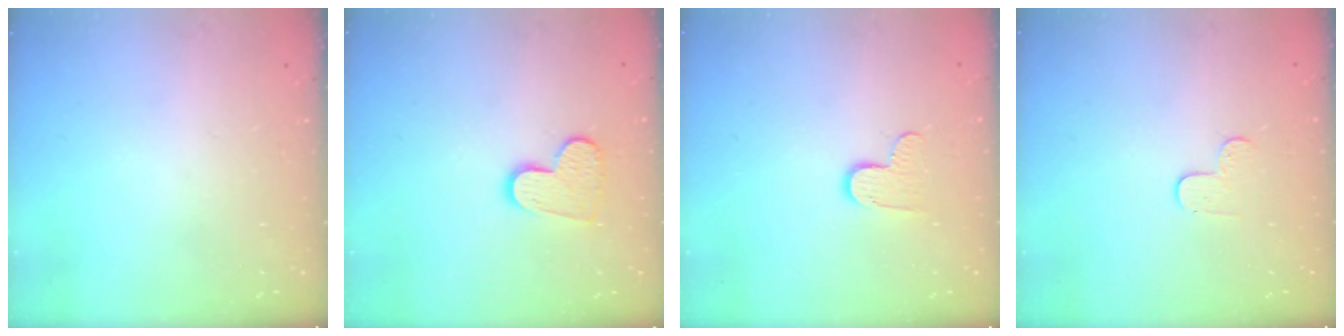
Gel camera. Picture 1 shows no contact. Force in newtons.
{"total": 10.3, "press": 10.3, "slide": 0.8}
{"total": 7.0, "press": 7.0, "slide": 0.1}
{"total": 3.5, "press": 3.5, "slide": 0.4}